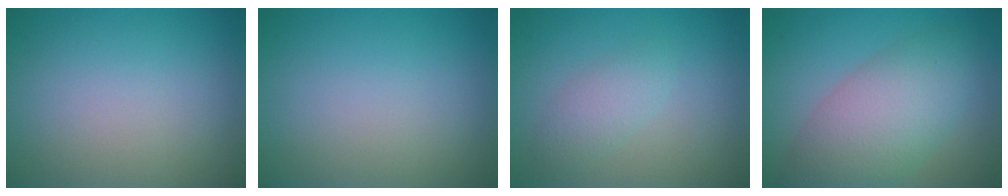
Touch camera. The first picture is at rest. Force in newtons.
{"total": 0.0}
{"total": 2.1, "press": 2.1, "slide": 0.0}
{"total": 7.1, "press": 7.1, "slide": 0.3}